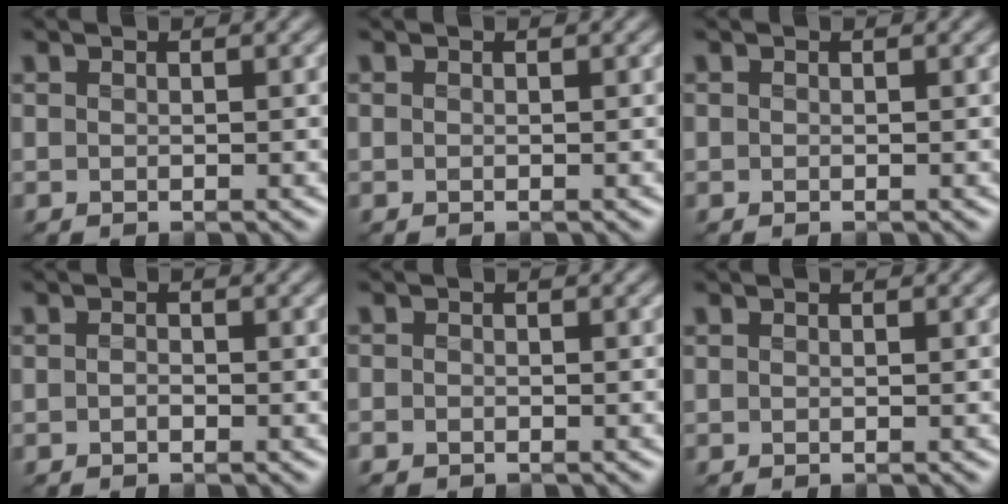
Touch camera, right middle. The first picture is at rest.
{"total": 0.0}
{"total": 0.0}
{"total": 0.7, "force": [-0.4, 0.4, 0.4], "torque": [-0.011, -0.003, -0.011]}
{"total": 1.0, "force": [-0.7, 0.7, 0.2], "torque": [0.001, -0.008, -0.017]}
{"total": 0.0}